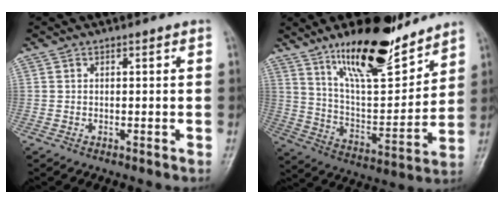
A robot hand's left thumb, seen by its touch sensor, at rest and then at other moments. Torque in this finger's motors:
{"motor_torque": [0.73, 0.21, 1.46, -1.31, 0.39]}